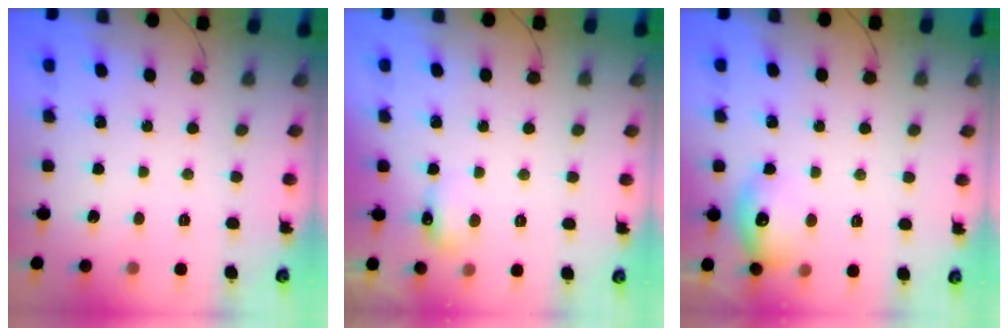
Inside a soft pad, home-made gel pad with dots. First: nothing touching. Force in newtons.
{"total": 5.6, "press": 5.5, "slide": 1.0}
{"total": 12.5, "press": 12.5, "slide": 0.7}